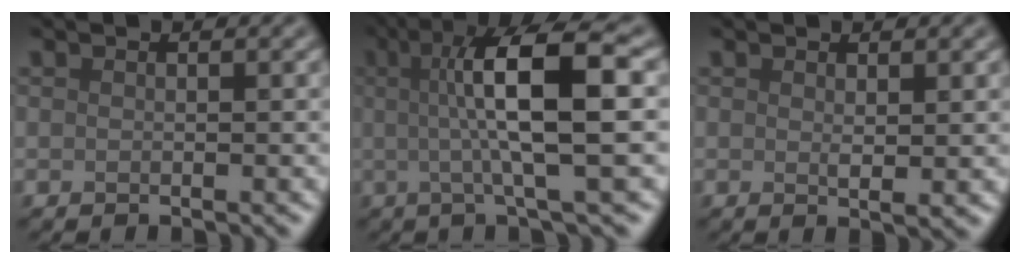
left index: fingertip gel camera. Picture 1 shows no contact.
{"total": 9.2, "force": [1.1, 1.9, 8.9], "torque": [-0.122, 0.012, 0.013]}
{"total": 1.2, "force": [0.5, 0.2, 1.0], "torque": [-0.015, -0.003, 0.009]}